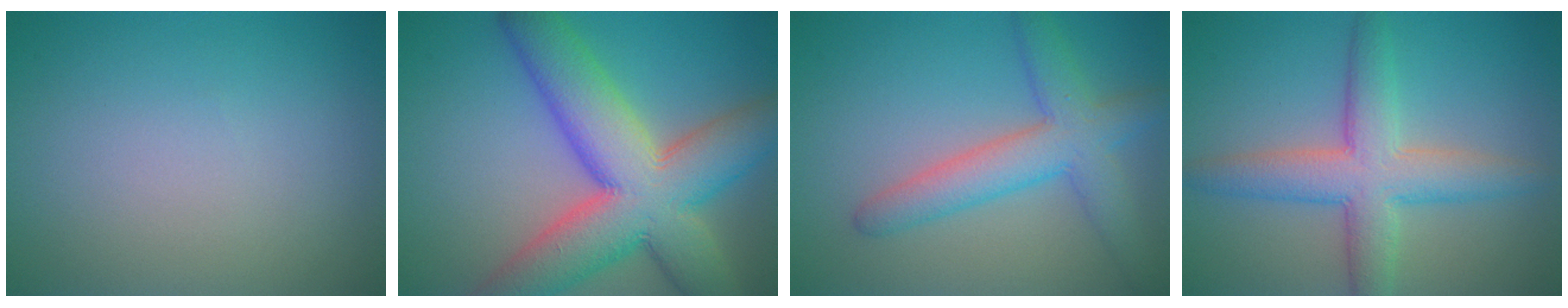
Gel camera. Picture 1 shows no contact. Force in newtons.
{"total": 12.5, "press": 12.4, "slide": 1.2}
{"total": 5.3, "press": 5.3, "slide": 0.1}
{"total": 5.9, "press": 5.9, "slide": 0.2}